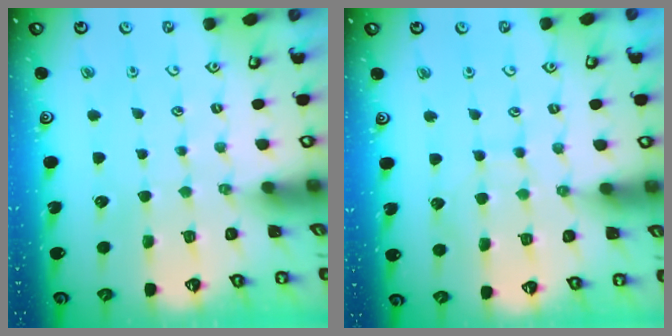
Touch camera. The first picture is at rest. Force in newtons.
{"total": 4.7, "press": 4.6, "slide": 0.6}